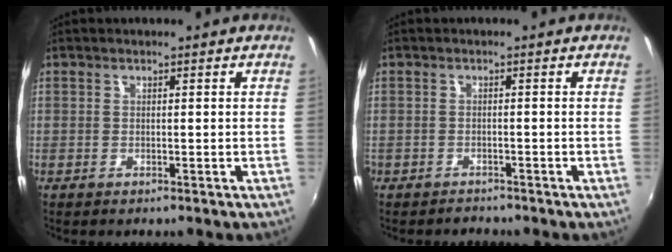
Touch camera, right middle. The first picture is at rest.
{"total": 1.8, "force": [-1.6, 0.9, -0.3], "torque": [-0.004, 0.002, -0.028]}